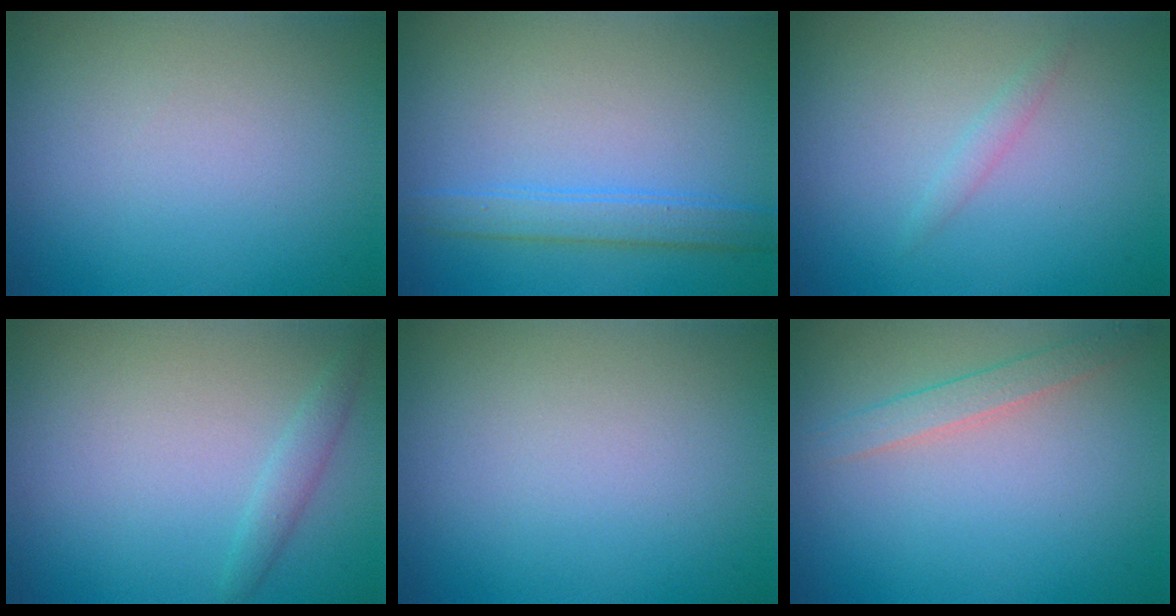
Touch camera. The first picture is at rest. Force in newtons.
{"total": 2.5, "press": 2.5, "slide": 0.2}
{"total": 0.9, "press": 0.8, "slide": 0.0}
{"total": 1.3, "press": 1.3, "slide": 0.1}
{"total": 0.0}
{"total": 1.7, "press": 1.7, "slide": 0.1}